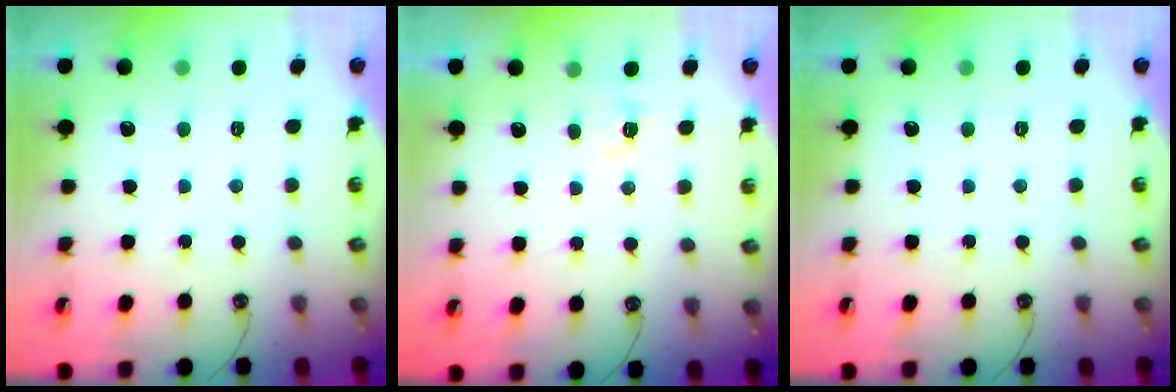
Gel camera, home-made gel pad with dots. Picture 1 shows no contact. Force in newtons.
{"total": 2.7, "press": 2.6, "slide": 0.3}
{"total": 0.0}